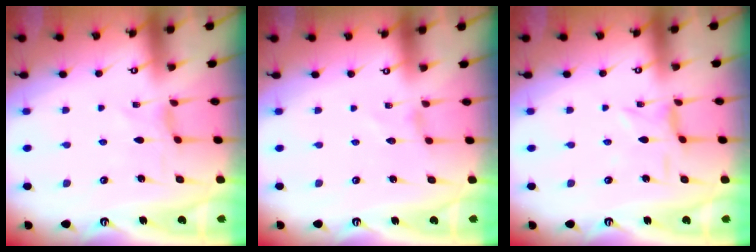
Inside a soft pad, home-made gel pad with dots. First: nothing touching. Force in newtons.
{"total": 0.0}
{"total": 0.6, "press": 0.5, "slide": 0.3}